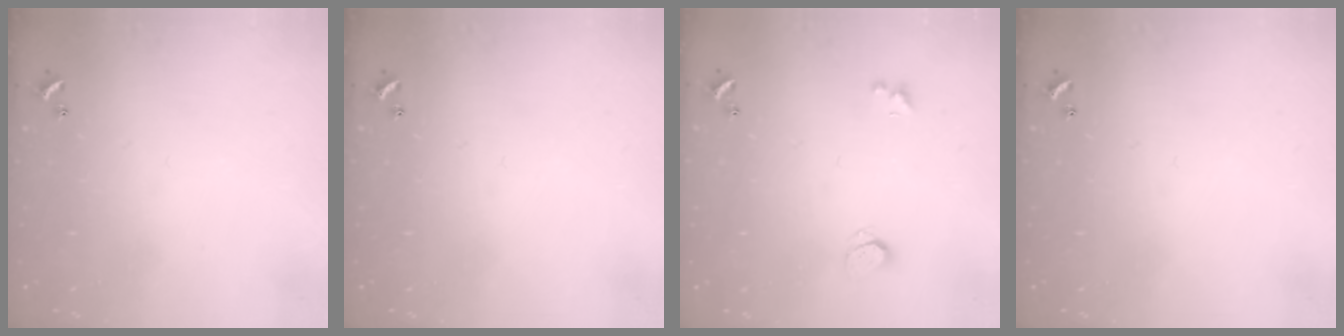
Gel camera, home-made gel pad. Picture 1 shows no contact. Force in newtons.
{"total": 0.0}
{"total": 0.7, "press": 0.6, "slide": 0.4}
{"total": 0.0}